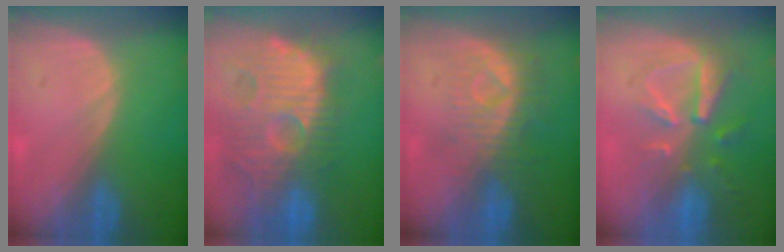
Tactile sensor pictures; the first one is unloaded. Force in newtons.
{"total": 13.7, "press": 12.3, "slide": 5.9}
{"total": 8.3, "press": 7.5, "slide": 3.7}
{"total": 8.1, "press": 7.4, "slide": 3.4}